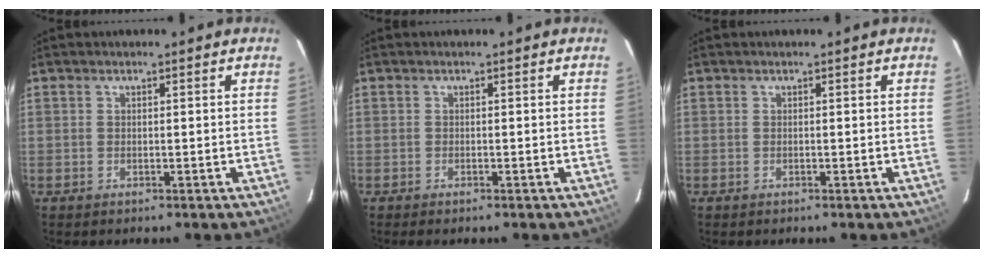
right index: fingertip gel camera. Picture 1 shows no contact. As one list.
[{"total": 0.5, "force": [-0.4, 0.1, 0.2], "torque": [-0.005, -0.001, -0.009]}, {"total": 0.0}]